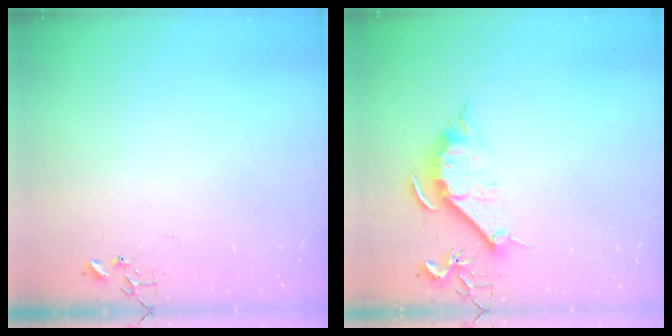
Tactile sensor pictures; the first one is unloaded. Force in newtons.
{"total": 10.1, "press": 10.0, "slide": 0.8}